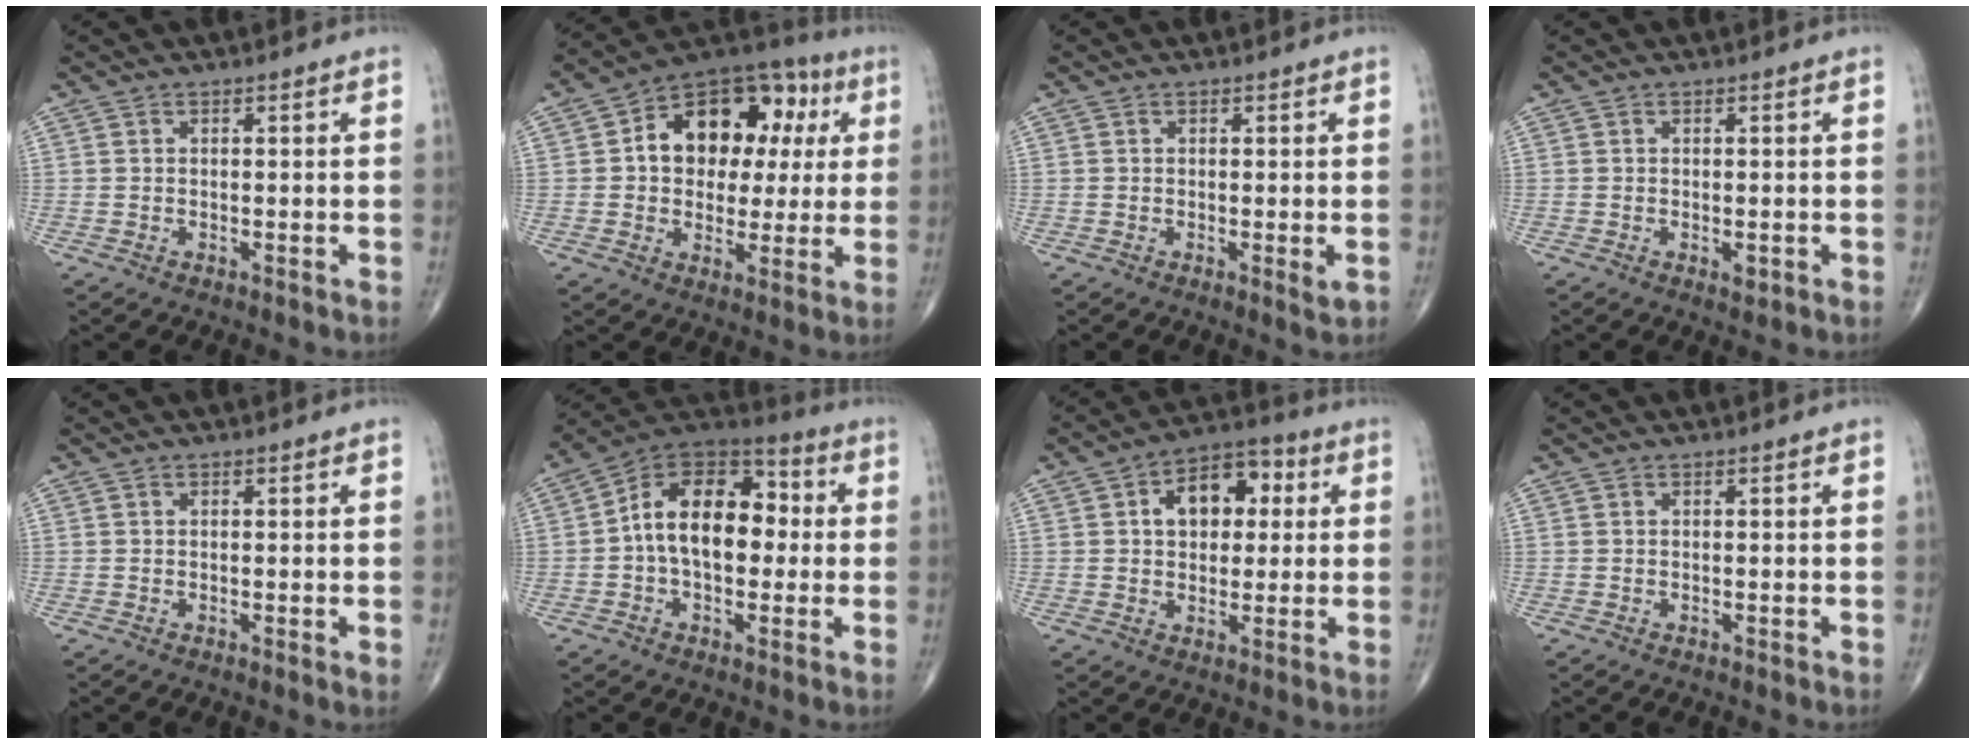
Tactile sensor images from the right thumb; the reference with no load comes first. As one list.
[{"total": 18.1, "force": [3.6, 12.7, 12.4], "torque": [-0.119, 0.028, 0.048]}, {"total": 1.7, "force": [-0.3, 0.3, 1.6], "torque": [-0.022, -0.006, -0.005]}, {"total": 1.3, "force": [-0.4, 0.6, 1.1], "torque": [-0.011, -0.002, -0.005]}, {"total": 0.7, "force": [0.1, 0.2, 0.6], "torque": [-0.008, -0.002, 0.000]}, {"total": 16.5, "force": [0.4, 10.4, 12.8], "torque": [-0.174, 0.041, -0.007]}, {"total": 11.5, "force": [2.6, 7.6, 8.3], "torque": [-0.086, 0.020, 0.032]}, {"total": 0.0}]